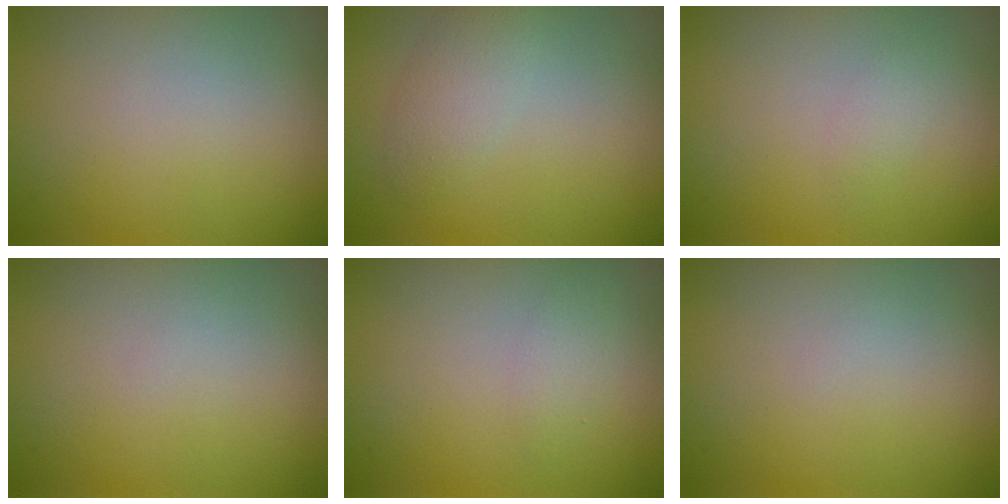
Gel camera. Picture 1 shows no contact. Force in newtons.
{"total": 2.4, "press": 2.4, "slide": 0.1}
{"total": 0.9, "press": 0.9, "slide": 0.0}
{"total": 0.0}
{"total": 1.2, "press": 1.2, "slide": 0.1}
{"total": 0.0}